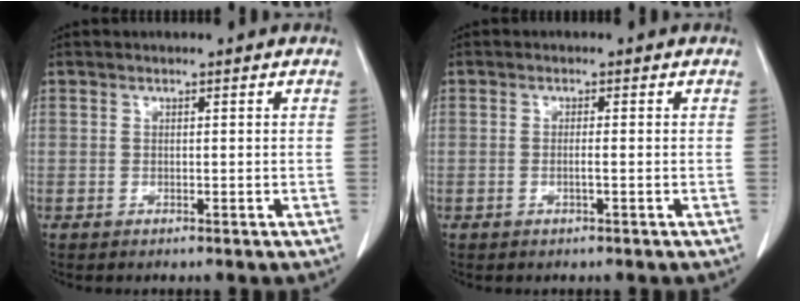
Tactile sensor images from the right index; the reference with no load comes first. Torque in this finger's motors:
{"motor_torque": [-0.05, 0.01, -0.07, 0.00]}